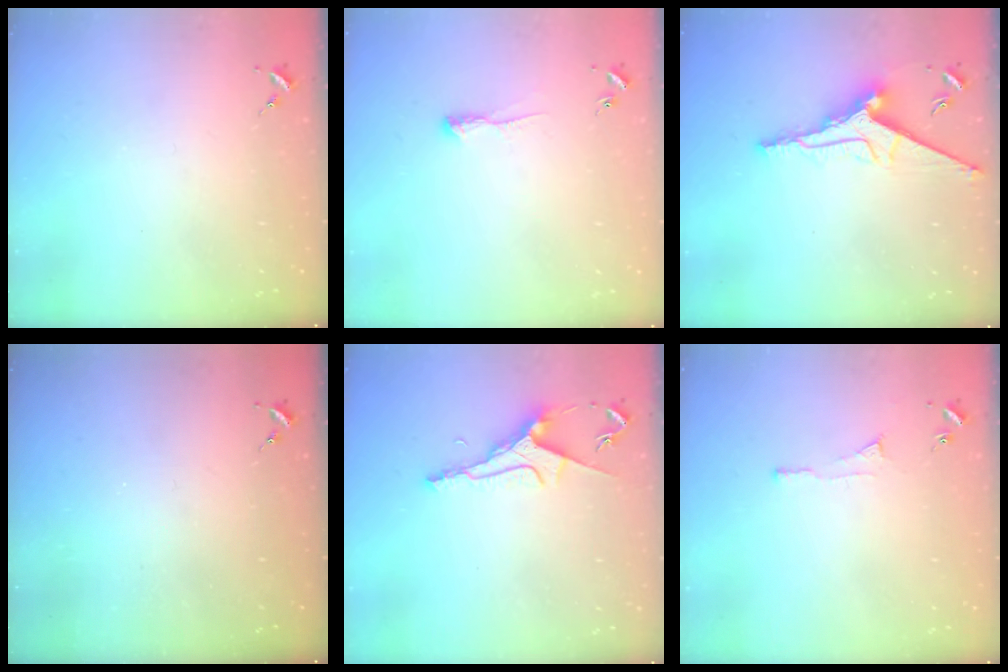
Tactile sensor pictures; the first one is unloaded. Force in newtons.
{"total": 4.9, "press": 4.8, "slide": 0.8}
{"total": 11.3, "press": 11.3, "slide": 0.8}
{"total": 0.0}
{"total": 9.5, "press": 9.4, "slide": 1.1}
{"total": 3.5, "press": 3.5, "slide": 0.5}